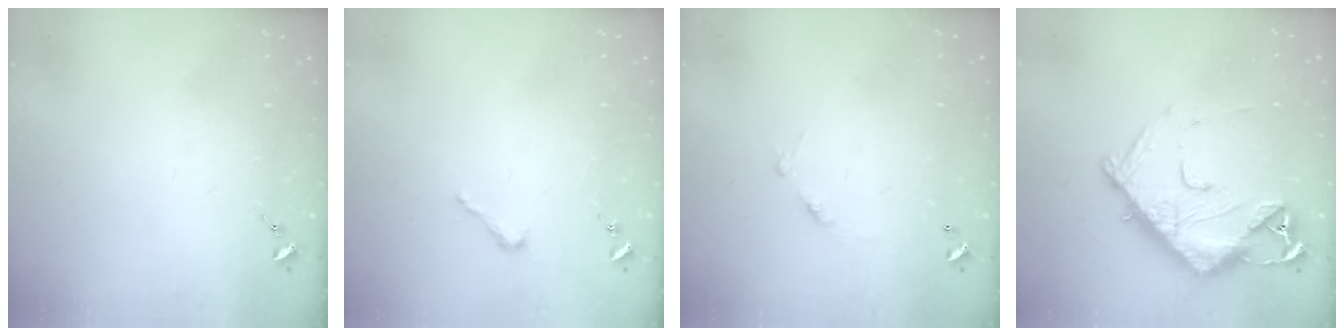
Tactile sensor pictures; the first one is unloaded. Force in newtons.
{"total": 2.5, "press": 2.5, "slide": 0.2}
{"total": 7.0, "press": 7.0, "slide": 0.5}
{"total": 15.0, "press": 14.9, "slide": 1.6}